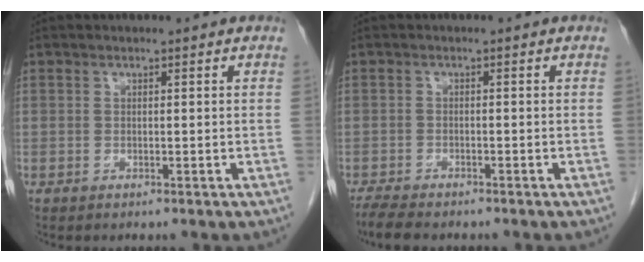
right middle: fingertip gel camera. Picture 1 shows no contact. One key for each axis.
{"total": 4.8, "fx": -4.1, "fy": 0.9, "fz": 2.2, "tx": -0.041, "ty": -0.013, "tz": -0.068}